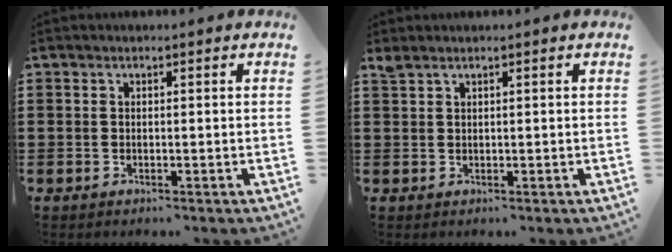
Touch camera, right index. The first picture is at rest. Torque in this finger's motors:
{"motor_torque": [0.05, 0.00, 0.00, 0.01]}